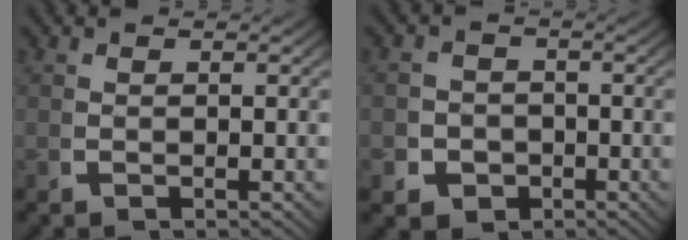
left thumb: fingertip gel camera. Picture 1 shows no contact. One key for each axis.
{"total": 5.2, "fx": -2.1, "fy": 4.4, "fz": 1.8, "tx": -0.031, "ty": -0.024, "tz": -0.029}